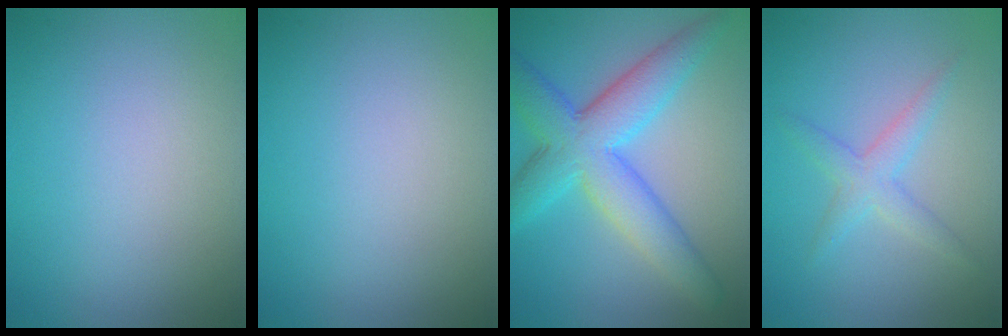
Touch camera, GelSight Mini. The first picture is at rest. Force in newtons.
{"total": 0.0}
{"total": 7.3, "press": 7.3, "slide": 0.1}
{"total": 2.3, "press": 2.3, "slide": 0.1}